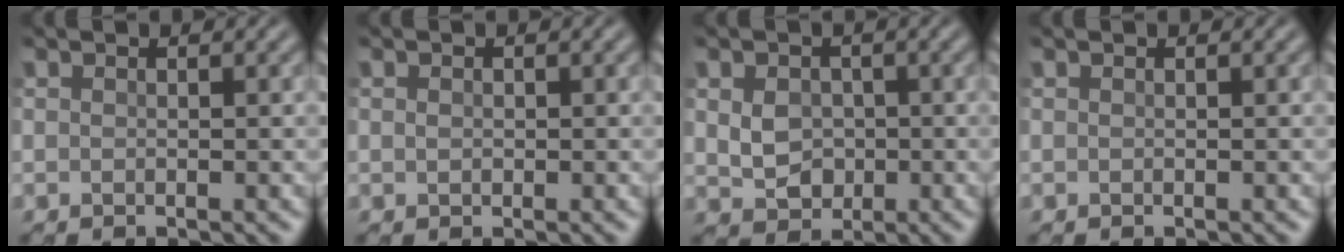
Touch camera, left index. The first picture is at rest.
{"total": 0.8, "force": [-0.1, 0.7, 0.4], "torque": [-0.007, -0.005, 0.001]}
{"total": 3.6, "force": [-0.3, 2.9, 2.1], "torque": [-0.041, -0.009, 0.001]}
{"total": 0.0}